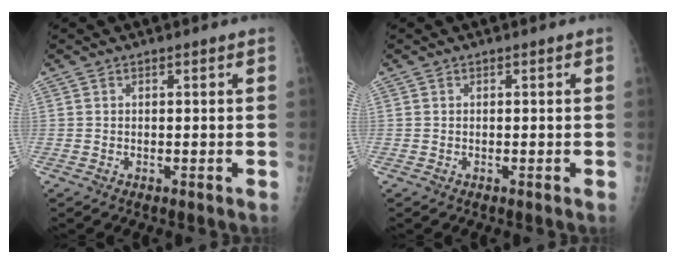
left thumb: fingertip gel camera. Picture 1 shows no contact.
{"total": 0.0}